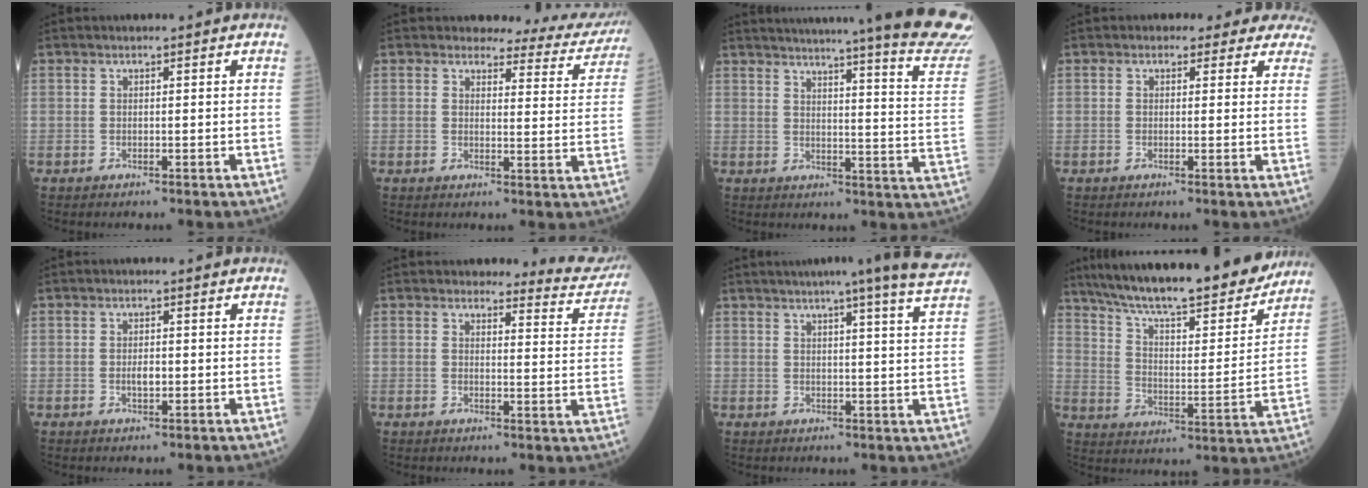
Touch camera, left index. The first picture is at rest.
{"total": 9.9, "force": [9.5, 2.5, 1.2], "torque": [0.011, -0.041, 0.083]}
{"total": 26.1, "force": [23.4, -1.3, 11.5], "torque": [-0.156, -0.108, 0.271]}
{"total": 7.0, "force": [6.0, 3.4, 1.1], "torque": [0.017, 0.009, 0.043]}
{"total": 1.9, "force": [-0.3, 0.8, 1.7], "torque": [-0.033, 0.001, -0.004]}
{"total": 7.1, "force": [7.0, 1.3, -0.4], "torque": [0.024, -0.042, 0.057]}
{"total": 12.1, "force": [10.3, -1.8, 6.1], "torque": [-0.085, -0.021, 0.107]}
{"total": 25.8, "force": [21.9, 4.2, 12.9], "torque": [-0.214, -0.009, 0.317]}